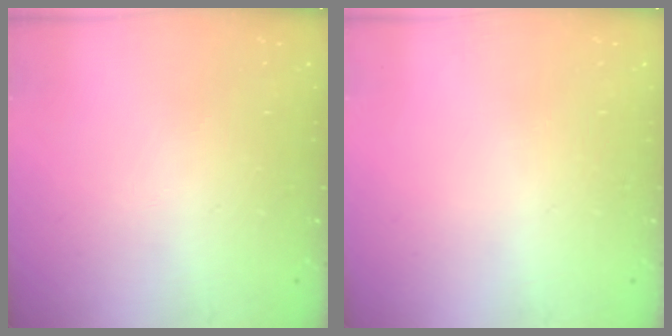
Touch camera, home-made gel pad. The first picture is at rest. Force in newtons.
{"total": 0.0}